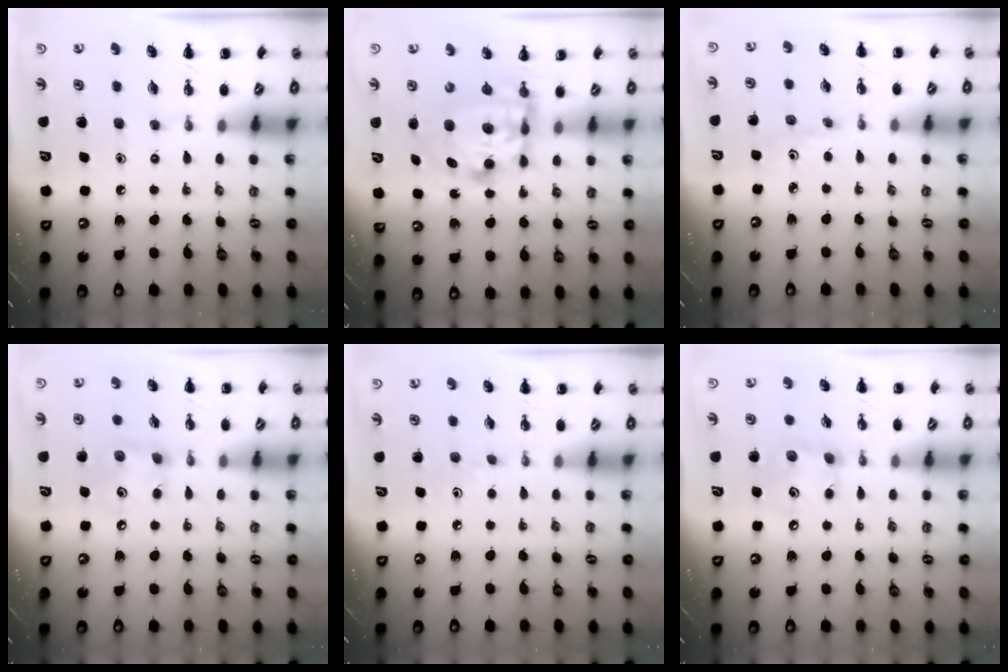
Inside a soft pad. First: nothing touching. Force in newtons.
{"total": 7.9, "press": 7.8, "slide": 1.2}
{"total": 1.7, "press": 1.6, "slide": 0.6}
{"total": 5.6, "press": 5.6, "slide": 0.6}
{"total": 2.2, "press": 2.1, "slide": 0.9}
{"total": 6.4, "press": 6.4, "slide": 0.6}